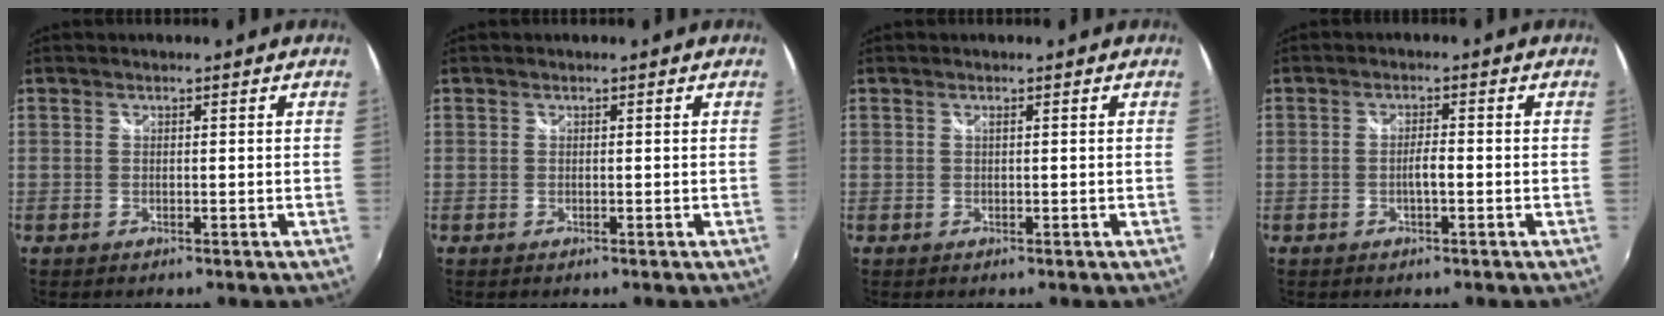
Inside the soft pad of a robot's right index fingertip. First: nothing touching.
{"total": 0.0}
{"total": 0.0}
{"total": 2.2, "force": [-0.8, 0.3, 2.0], "torque": [-0.035, 0.001, -0.015]}